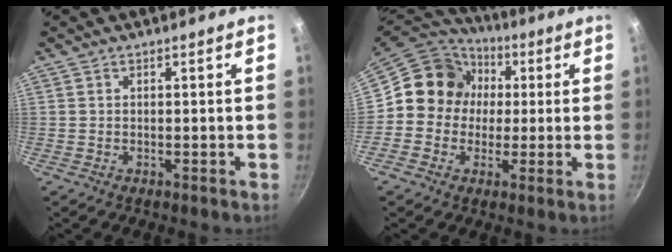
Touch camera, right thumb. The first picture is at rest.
{"total": 12.8, "force": [1.2, 11.8, 4.7], "torque": [-0.037, 0.028, -0.003]}